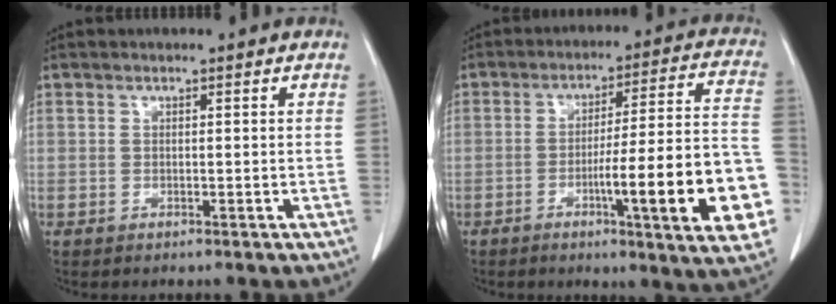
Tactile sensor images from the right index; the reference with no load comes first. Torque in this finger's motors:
{"motor_torque": [2.01, -0.13, 1.05, 0.18]}